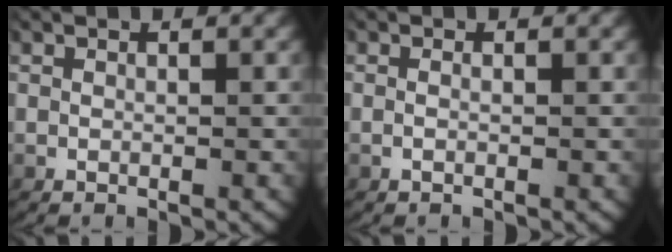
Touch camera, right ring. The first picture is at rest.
{"total": 0.6, "force": [-0.3, 0.1, 0.6], "torque": [-0.014, -0.001, -0.007]}